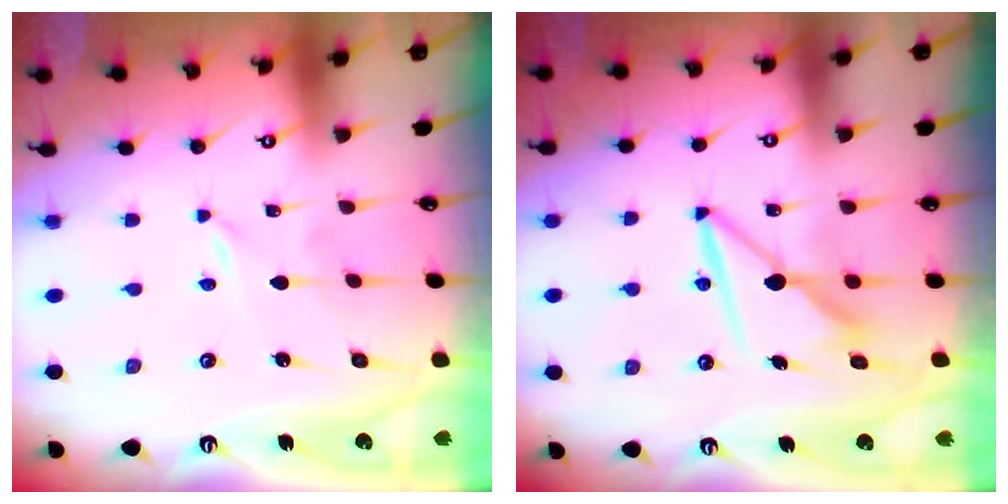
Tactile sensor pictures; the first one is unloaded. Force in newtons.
{"total": 8.3, "press": 8.3, "slide": 0.7}